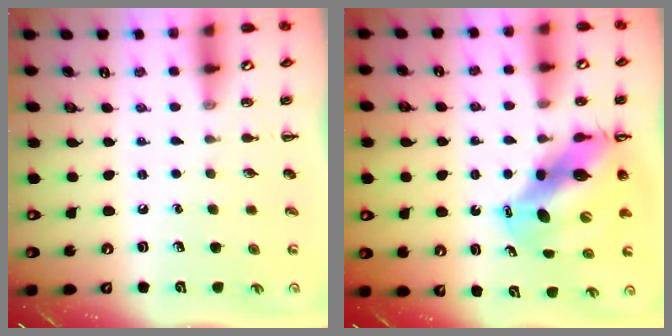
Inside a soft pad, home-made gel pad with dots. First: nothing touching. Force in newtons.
{"total": 10.9, "press": 10.5, "slide": 3.1}